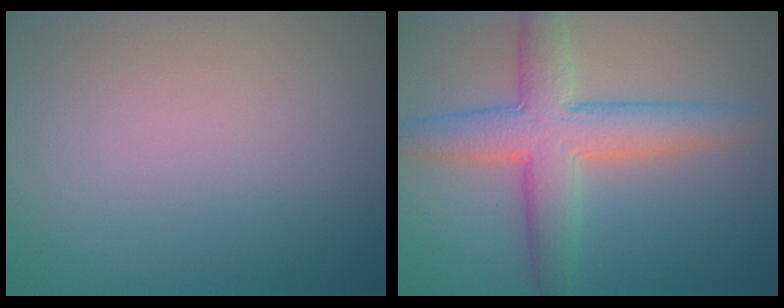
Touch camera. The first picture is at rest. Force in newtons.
{"total": 6.7, "press": 6.6, "slide": 0.4}